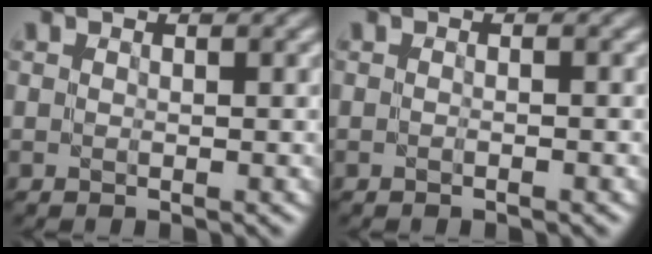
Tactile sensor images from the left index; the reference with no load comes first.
{"total": 1.0, "force": [-0.3, 0.3, 0.9], "torque": [-0.009, -0.005, -0.009]}